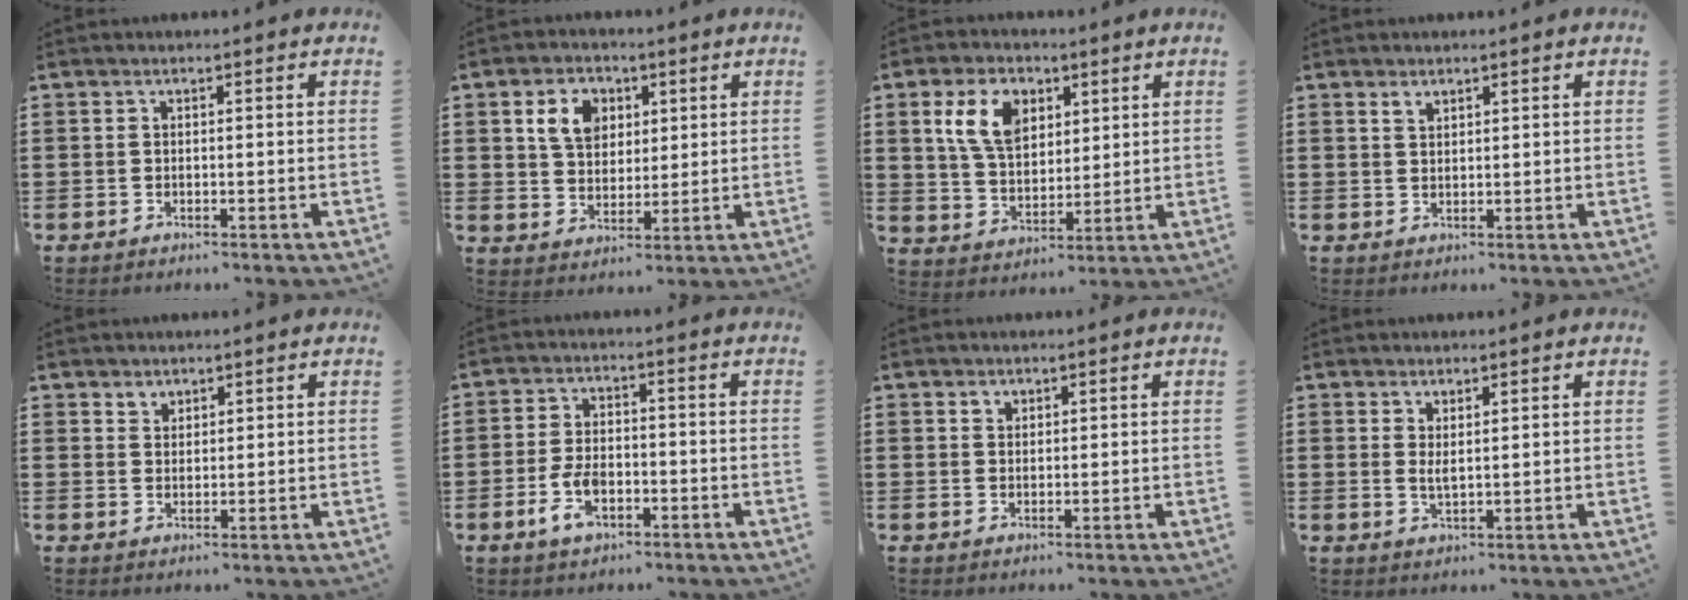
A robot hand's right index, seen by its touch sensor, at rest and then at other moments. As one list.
[{"total": 6.1, "force": [2.4, 4.5, 3.3], "torque": [-0.068, 0.012, 0.039]}, {"total": 8.3, "force": [3.6, 5.3, 5.2], "torque": [-0.107, 0.013, 0.064]}, {"total": 1.2, "force": [1.0, 0.6, 0.3], "torque": [-0.010, 0.001, 0.018]}, {"total": 1.9, "force": [1.6, 1.1, -0.1], "torque": [-0.003, 0.004, 0.032]}, {"total": 5.2, "force": [-2.0, 2.8, 3.9], "torque": [-0.094, -0.001, -0.043]}, {"total": 1.1, "force": [0.8, 0.8, 0.2], "torque": [-0.007, 0.000, 0.016]}, {"total": 1.9, "force": [1.0, 0.5, 1.5], "torque": [-0.031, 0.000, 0.018]}]